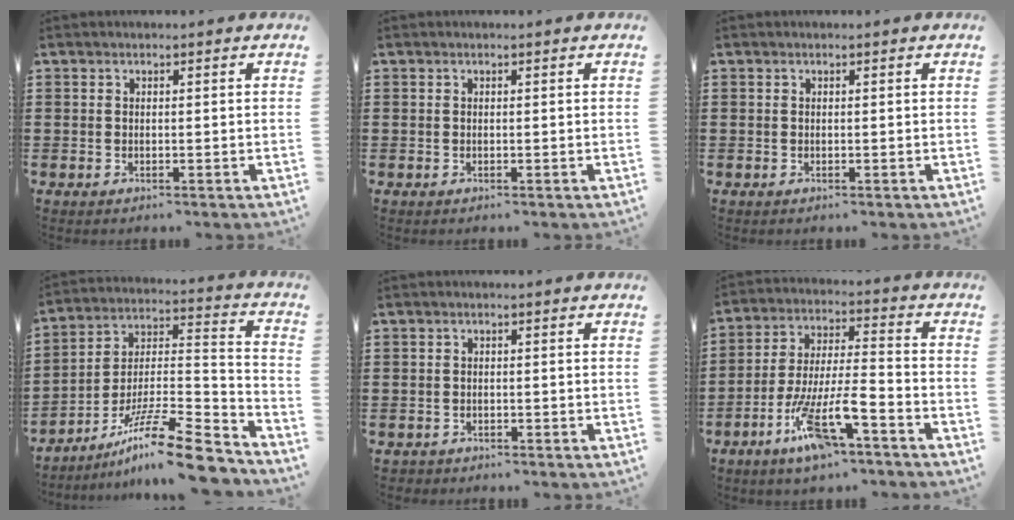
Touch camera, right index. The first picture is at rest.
{"total": 0.0}
{"total": 0.0}
{"total": 14.3, "force": [-11.0, 1.8, 9.0], "torque": [-0.147, 0.030, -0.204]}
{"total": 1.1, "force": [-1.0, 0.4, -0.2], "torque": [0.001, 0.004, -0.023]}
{"total": 11.5, "force": [-7.3, 2.3, 8.6], "torque": [-0.182, -0.003, -0.141]}